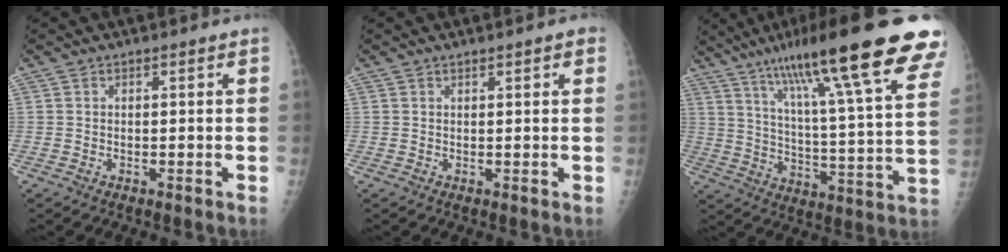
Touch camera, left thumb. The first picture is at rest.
{"total": 2.0, "force": [1.2, 0.4, 1.5], "torque": [-0.019, -0.003, 0.015]}
{"total": 28.0, "force": [18.0, 3.6, 21.2], "torque": [-0.318, -0.039, 0.270]}